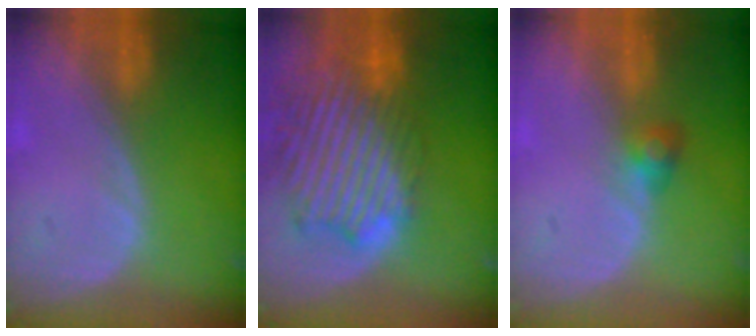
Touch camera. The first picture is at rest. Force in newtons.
{"total": 13.9, "press": 11.9, "slide": 7.2}
{"total": 2.5, "press": 2.5, "slide": 0.5}